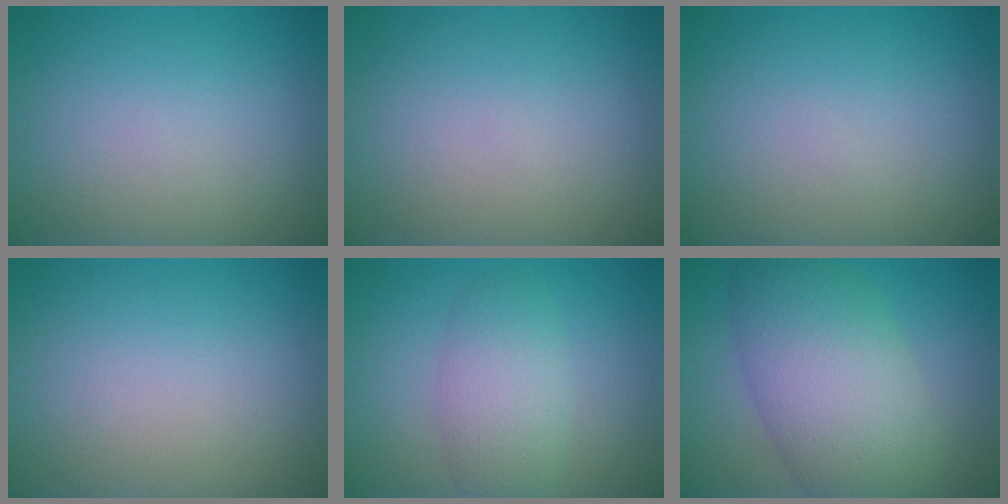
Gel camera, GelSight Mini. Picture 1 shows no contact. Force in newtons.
{"total": 0.0}
{"total": 0.0}
{"total": 0.0}
{"total": 3.9, "press": 3.9, "slide": 0.1}
{"total": 9.1, "press": 9.1, "slide": 0.5}